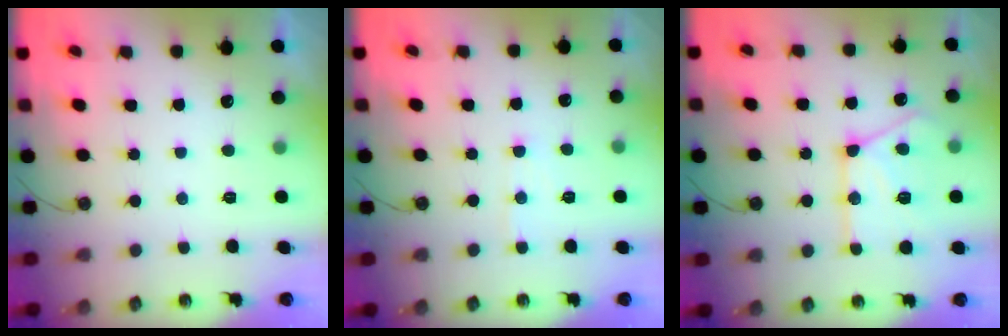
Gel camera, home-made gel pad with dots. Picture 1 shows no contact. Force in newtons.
{"total": 4.7, "press": 4.7, "slide": 0.6}
{"total": 17.1, "press": 17.0, "slide": 1.4}